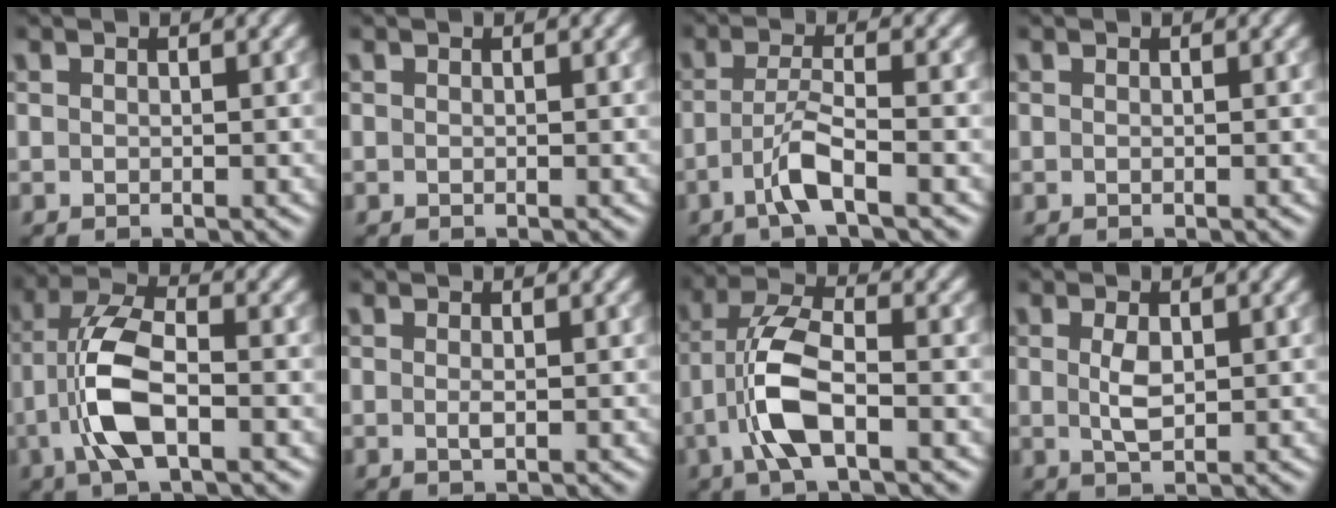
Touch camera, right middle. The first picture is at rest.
{"total": 0.0}
{"total": 3.3, "force": [-1.7, 0.4, 2.8], "torque": [-0.058, 0.008, -0.042]}
{"total": 0.0}
{"total": 6.4, "force": [-2.0, 2.6, 5.5], "torque": [-0.116, 0.007, -0.044]}
{"total": 0.8, "force": [0.0, 0.1, 0.8], "torque": [-0.017, -0.002, -0.001]}
{"total": 5.9, "force": [-2.1, 2.2, 5.1], "torque": [-0.106, 0.008, -0.046]}
{"total": 2.1, "force": [0.3, 0.9, 1.9], "torque": [-0.044, -0.001, 0.009]}